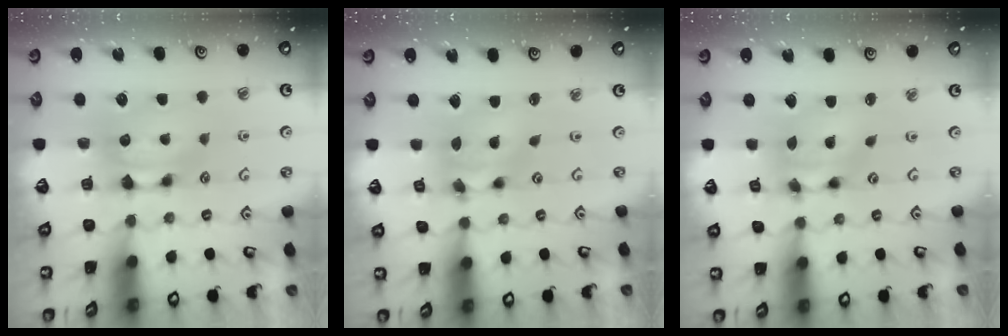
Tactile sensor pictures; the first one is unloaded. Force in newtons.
{"total": 5.0, "press": 4.6, "slide": 1.8}
{"total": 5.3, "press": 4.9, "slide": 1.8}